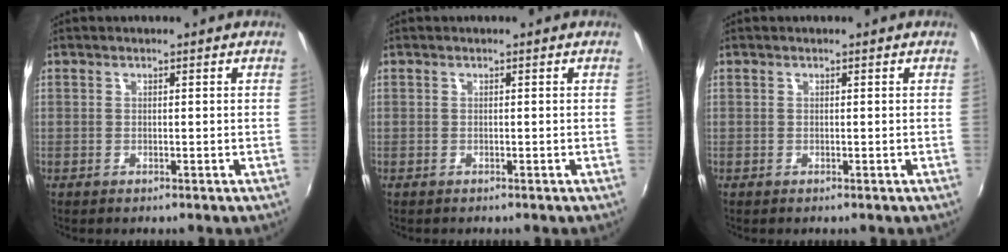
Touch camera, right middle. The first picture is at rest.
{"total": 0.0}
{"total": 0.0}